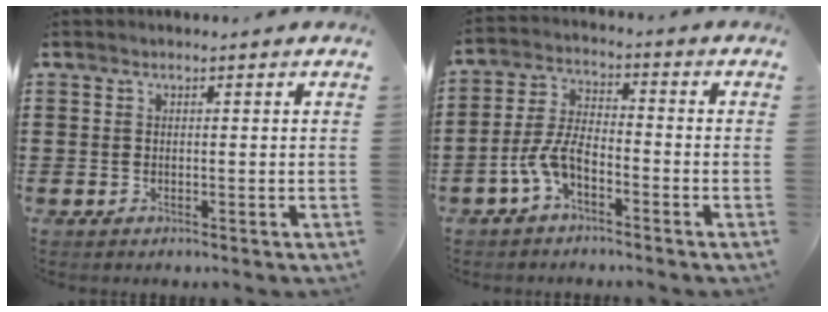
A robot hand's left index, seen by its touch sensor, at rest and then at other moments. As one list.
[{"total": 6.4, "force": [-3.8, 2.4, 4.6], "torque": [-0.114, -0.002, -0.078]}]